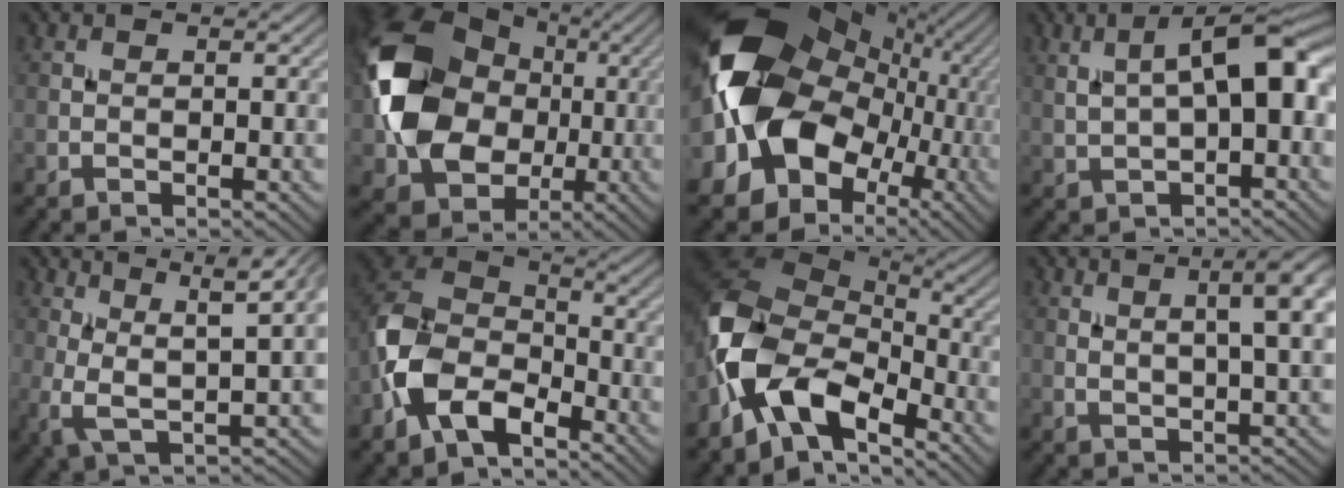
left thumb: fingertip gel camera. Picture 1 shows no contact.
{"total": 15.2, "force": [0.4, 12.5, 8.6], "torque": [-0.196, -0.005, -0.007]}
{"total": 20.2, "force": [0.4, 15.6, 12.8], "torque": [-0.276, -0.020, 0.028]}
{"total": 8.7, "force": [1.5, 3.1, 8.0], "torque": [-0.145, 0.012, 0.030]}
{"total": 9.6, "force": [2.6, 2.8, 8.8], "torque": [-0.179, 0.009, 0.053]}
{"total": 11.9, "force": [-5.6, 7.1, 7.8], "torque": [-0.179, -0.009, -0.124]}
{"total": 13.3, "force": [-6.1, 7.1, 9.4], "torque": [-0.202, -0.009, -0.127]}
{"total": 8.4, "force": [3.2, 1.9, 7.6], "torque": [-0.090, 0.025, 0.044]}